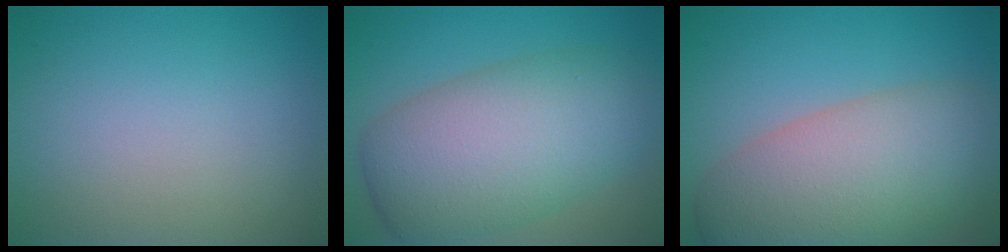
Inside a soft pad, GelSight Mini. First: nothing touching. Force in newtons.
{"total": 10.2, "press": 10.1, "slide": 0.5}
{"total": 10.3, "press": 10.3, "slide": 0.7}